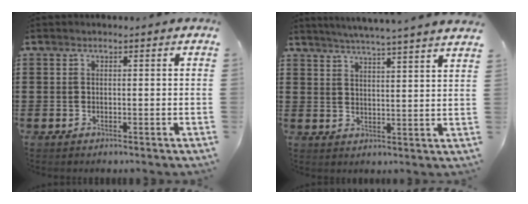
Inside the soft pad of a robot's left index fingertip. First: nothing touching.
{"total": 4.6, "force": [4.3, -1.2, 1.0], "torque": [-0.035, -0.027, 0.073]}